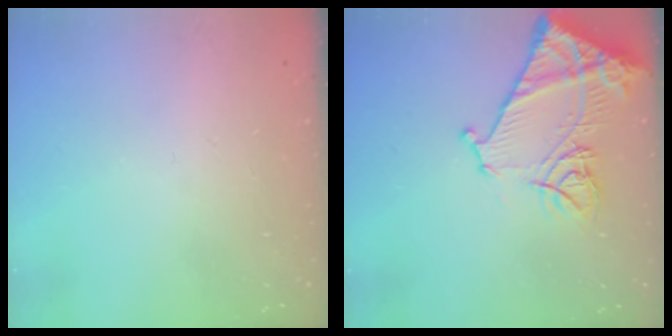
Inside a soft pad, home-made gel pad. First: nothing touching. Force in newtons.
{"total": 17.3, "press": 17.3, "slide": 1.6}